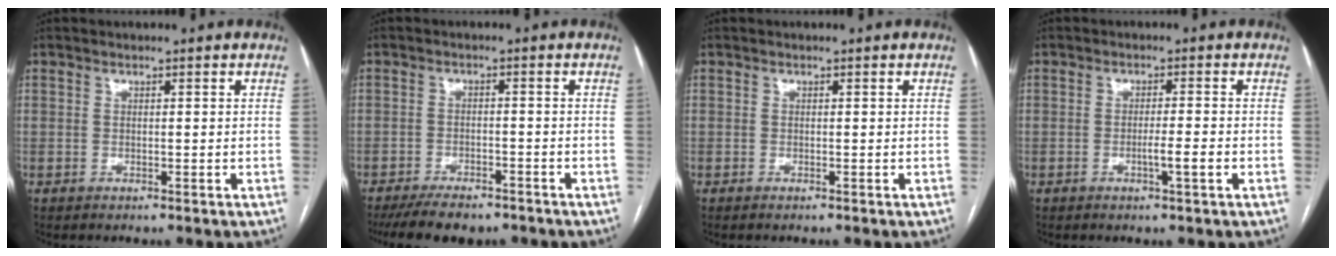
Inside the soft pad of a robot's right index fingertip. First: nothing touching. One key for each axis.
{"total": 9.4, "fx": -7.8, "fy": 3.0, "fz": 4.3, "tx": -0.060, "ty": -0.007, "tz": -0.117}
{"total": 0.0}
{"total": 3.0, "fx": -1.1, "fy": -0.3, "fz": 2.8, "tx": -0.045, "ty": -0.002, "tz": -0.019}